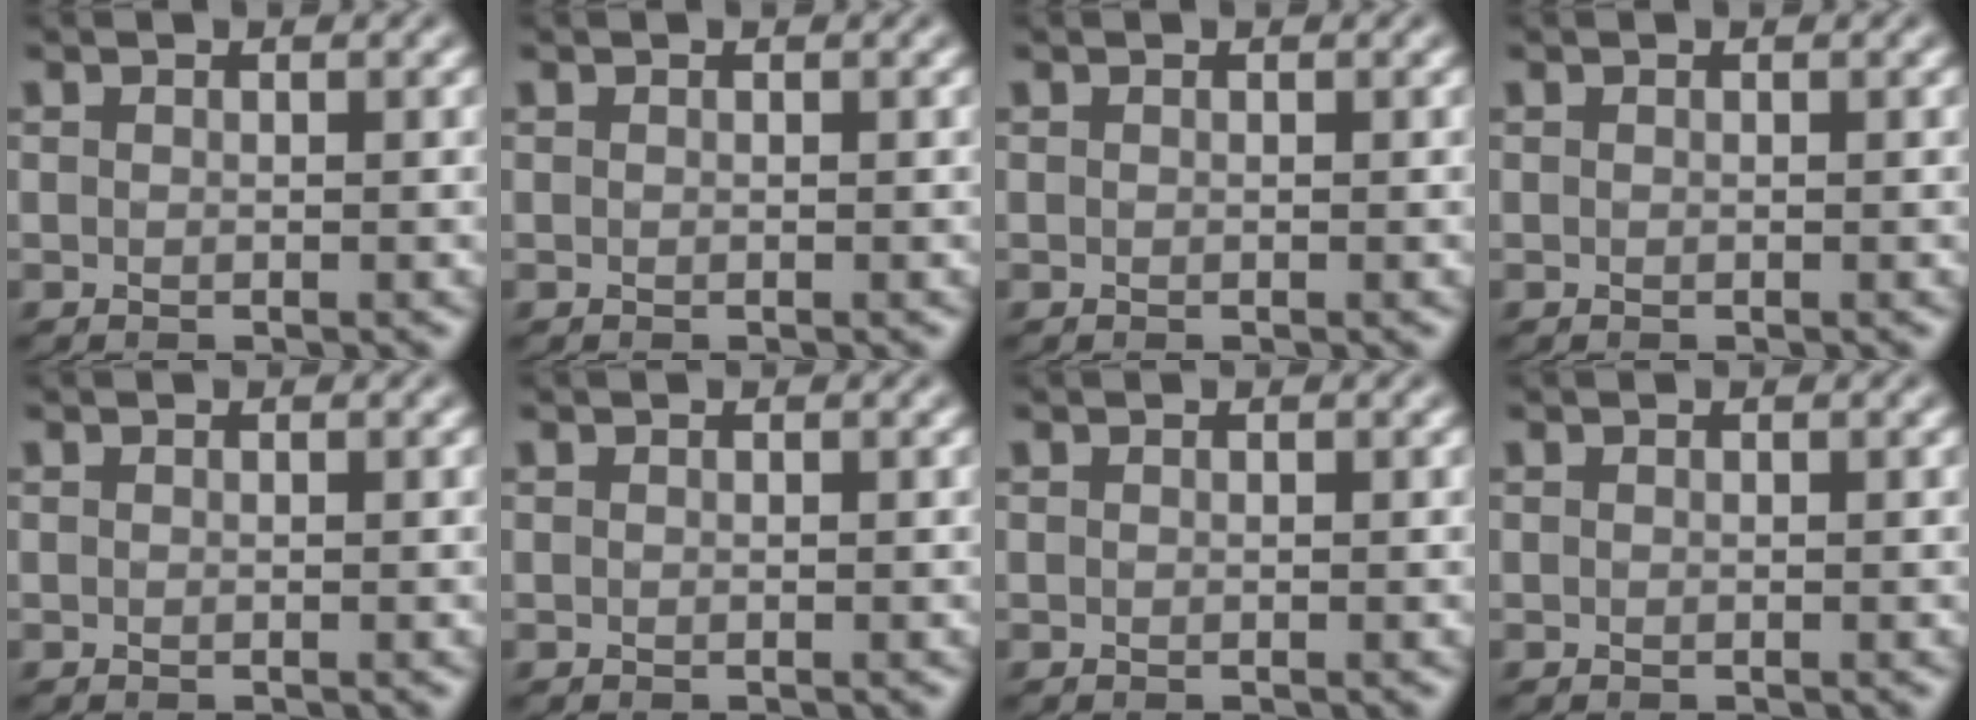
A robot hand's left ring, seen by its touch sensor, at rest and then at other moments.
{"total": 0.0}
{"total": 0.0}
{"total": 0.0}
{"total": 0.0}
{"total": 0.0}
{"total": 0.0}
{"total": 0.0}